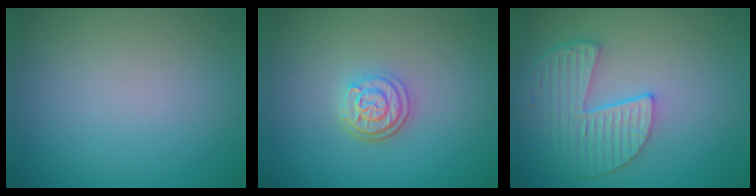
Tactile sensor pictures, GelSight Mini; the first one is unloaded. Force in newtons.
{"total": 3.0, "press": 2.4, "slide": 1.8}
{"total": 5.3, "press": 4.3, "slide": 3.1}